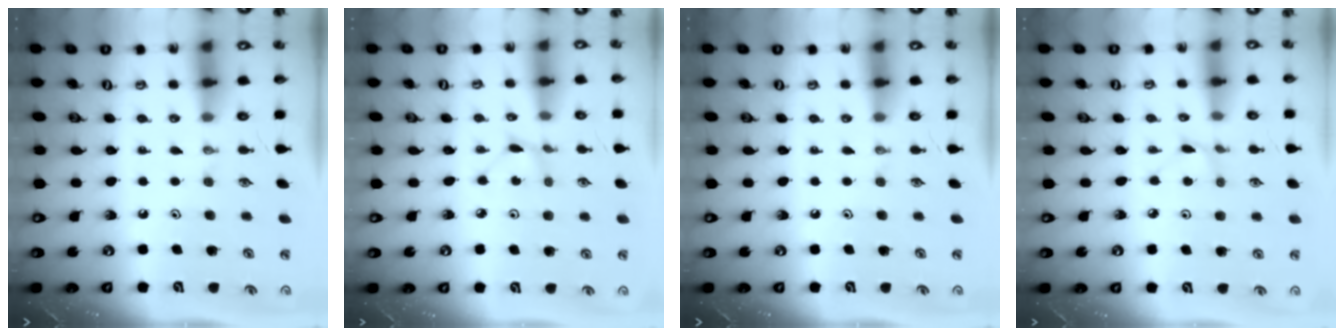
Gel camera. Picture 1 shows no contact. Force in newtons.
{"total": 1.5, "press": 1.5, "slide": 0.2}
{"total": 0.0}
{"total": 1.9, "press": 1.9, "slide": 0.3}